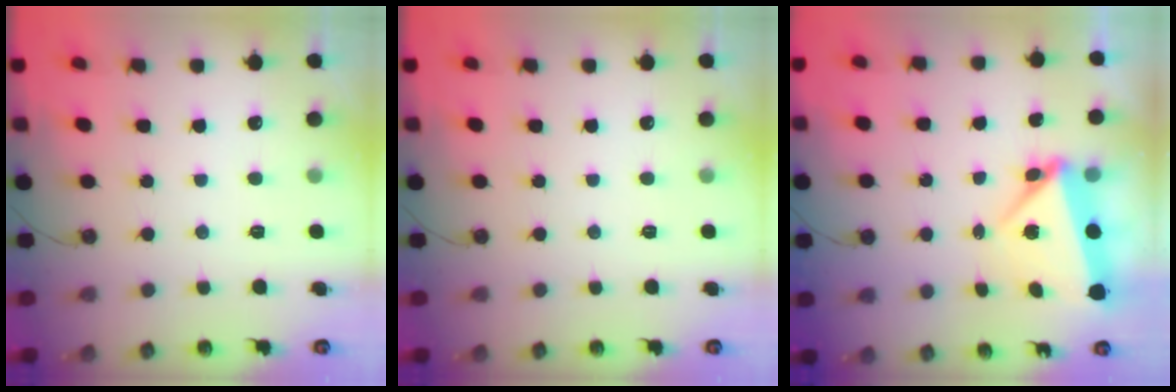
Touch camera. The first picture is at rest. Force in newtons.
{"total": 0.0}
{"total": 8.0, "press": 5.0, "slide": 6.2}